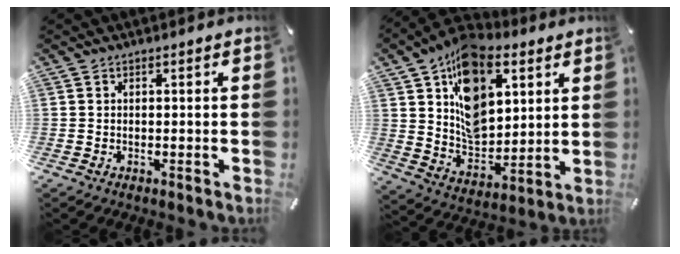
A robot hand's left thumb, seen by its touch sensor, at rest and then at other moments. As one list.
[{"total": 17.0, "force": [8.0, 11.5, 9.8], "torque": [-0.165, -0.032, 0.151]}]